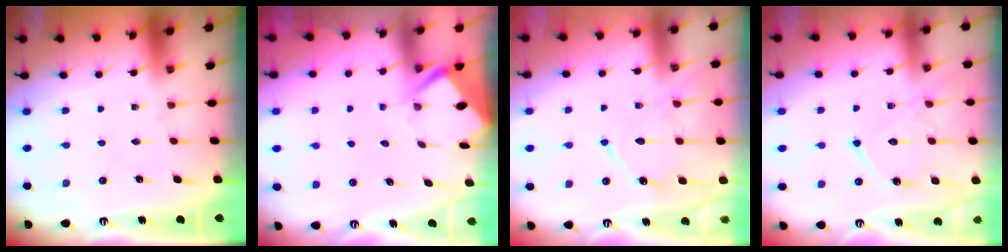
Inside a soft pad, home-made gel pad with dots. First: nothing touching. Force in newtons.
{"total": 3.3, "press": 3.2, "slide": 0.3}
{"total": 14.2, "press": 14.2, "slide": 1.2}
{"total": 14.1, "press": 14.1, "slide": 1.3}